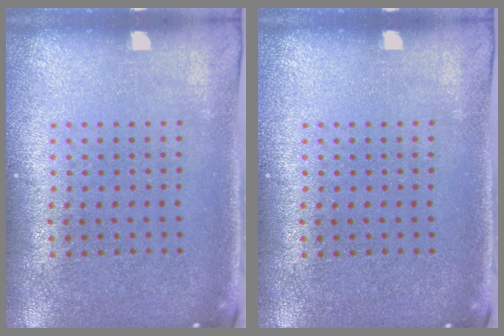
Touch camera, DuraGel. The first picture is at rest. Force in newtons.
{"total": 0.0}